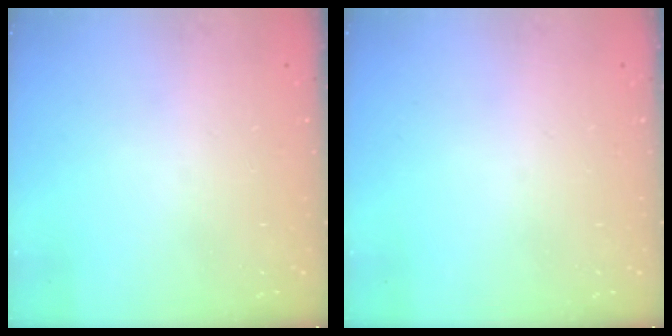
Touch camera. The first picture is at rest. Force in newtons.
{"total": 0.0}